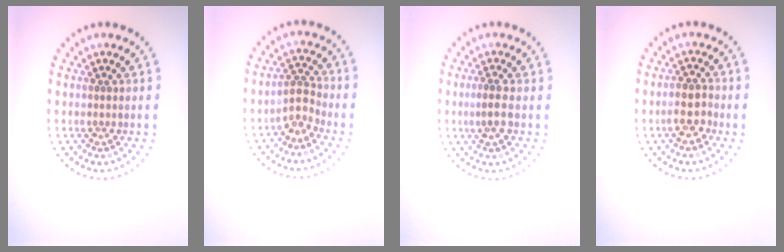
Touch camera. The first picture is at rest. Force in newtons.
{"total": 1.7, "press": 1.4, "slide": 1.1}
{"total": 1.9, "press": 1.8, "slide": 0.7}
{"total": 2.5, "press": 2.3, "slide": 0.9}